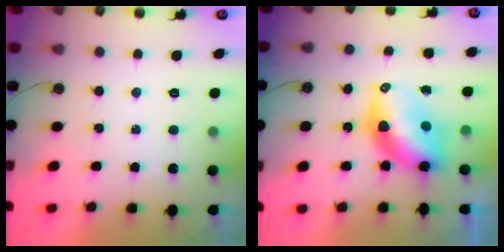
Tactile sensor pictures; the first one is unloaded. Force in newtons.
{"total": 10.5, "press": 10.4, "slide": 0.5}